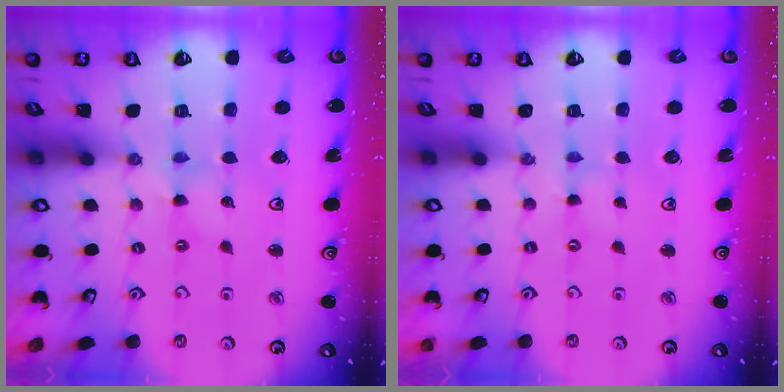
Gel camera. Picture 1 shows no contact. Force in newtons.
{"total": 0.0}